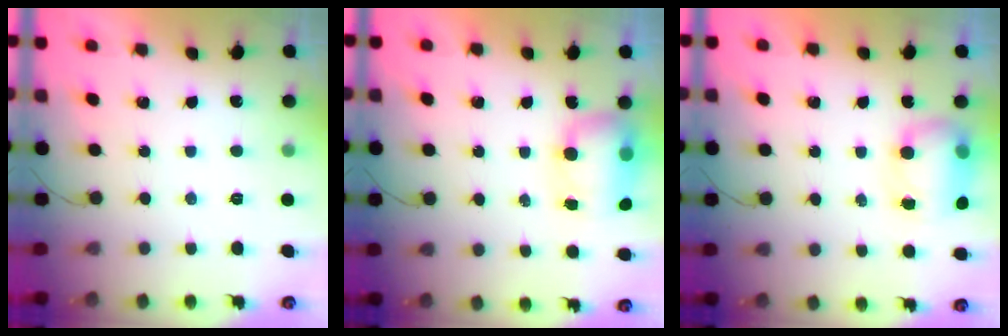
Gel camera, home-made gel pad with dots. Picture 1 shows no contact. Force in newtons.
{"total": 12.0, "press": 9.4, "slide": 7.5}
{"total": 8.6, "press": 8.5, "slide": 0.7}